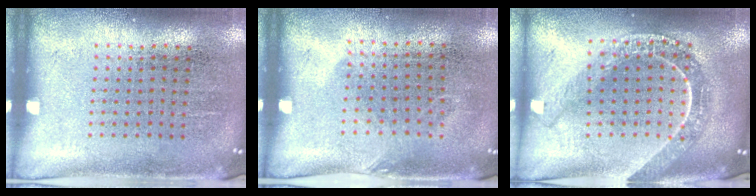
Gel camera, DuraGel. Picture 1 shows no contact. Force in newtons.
{"total": 0.8, "press": 0.6, "slide": 0.5}
{"total": 2.2, "press": 1.9, "slide": 1.1}